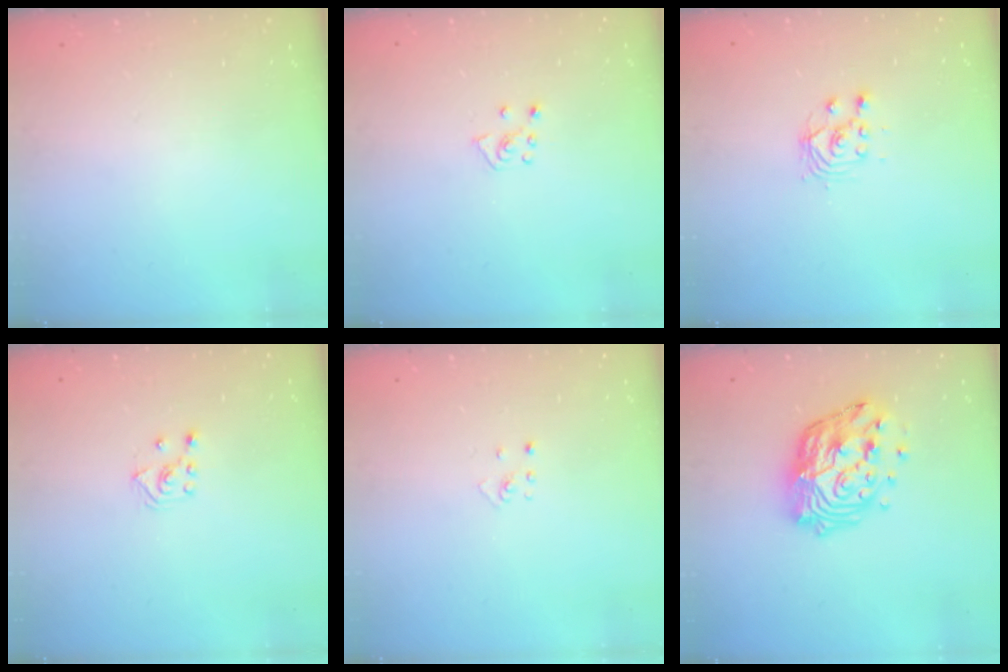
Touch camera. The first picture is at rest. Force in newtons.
{"total": 5.0, "press": 5.0, "slide": 0.4}
{"total": 3.1, "press": 3.0, "slide": 0.3}
{"total": 3.8, "press": 3.8, "slide": 0.3}
{"total": 2.0, "press": 2.0, "slide": 0.3}
{"total": 16.7, "press": 16.6, "slide": 1.7}